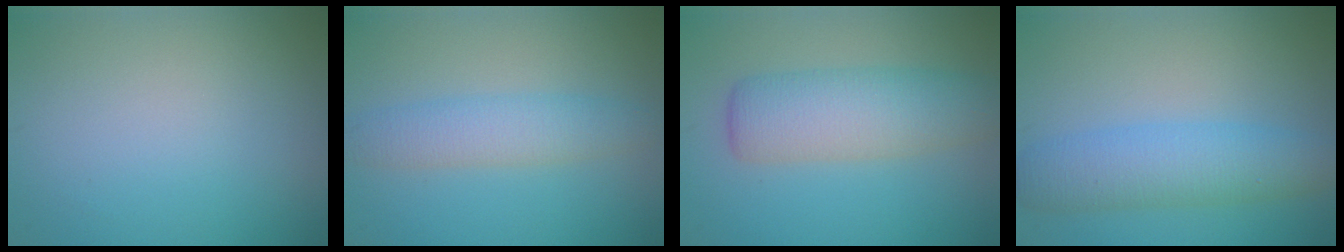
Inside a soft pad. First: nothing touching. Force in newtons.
{"total": 3.5, "press": 3.5, "slide": 0.1}
{"total": 5.9, "press": 5.9, "slide": 0.1}
{"total": 4.9, "press": 4.9, "slide": 0.1}